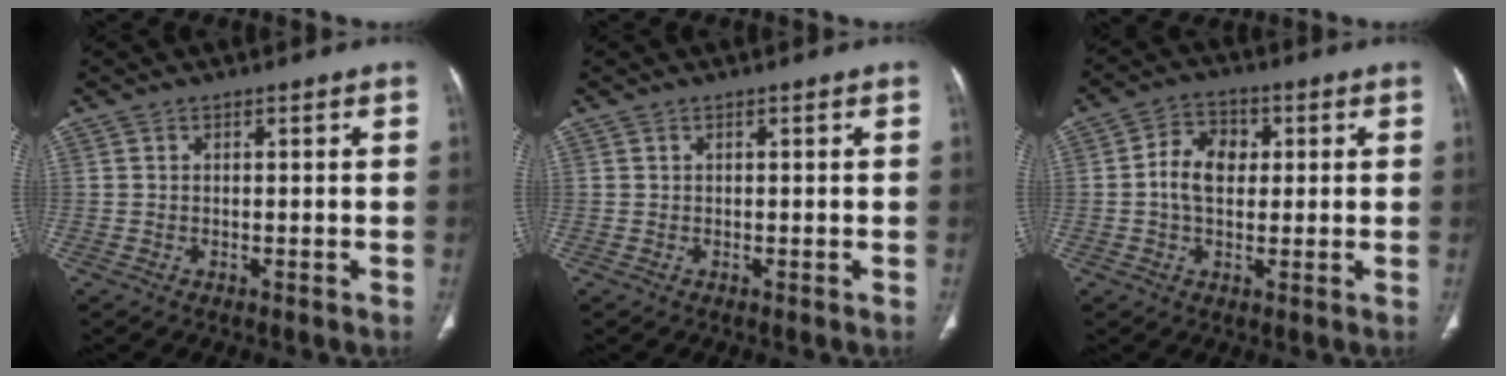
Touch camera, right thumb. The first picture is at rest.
{"total": 0.0}
{"total": 7.4, "force": [0.6, 5.3, 5.1], "torque": [-0.077, 0.014, 0.004]}